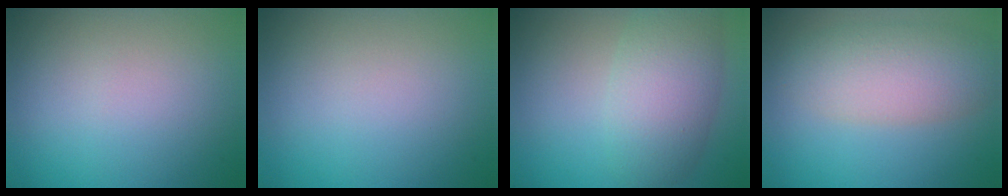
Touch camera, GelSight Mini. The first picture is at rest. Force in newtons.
{"total": 0.0}
{"total": 5.6, "press": 5.6, "slide": 0.2}
{"total": 5.2, "press": 5.2, "slide": 0.3}